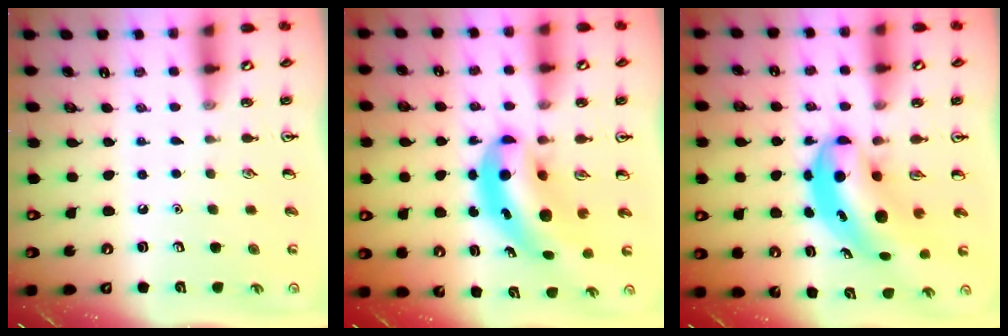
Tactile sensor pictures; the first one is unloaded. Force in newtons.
{"total": 8.5, "press": 8.2, "slide": 2.4}
{"total": 7.2, "press": 7.0, "slide": 1.7}